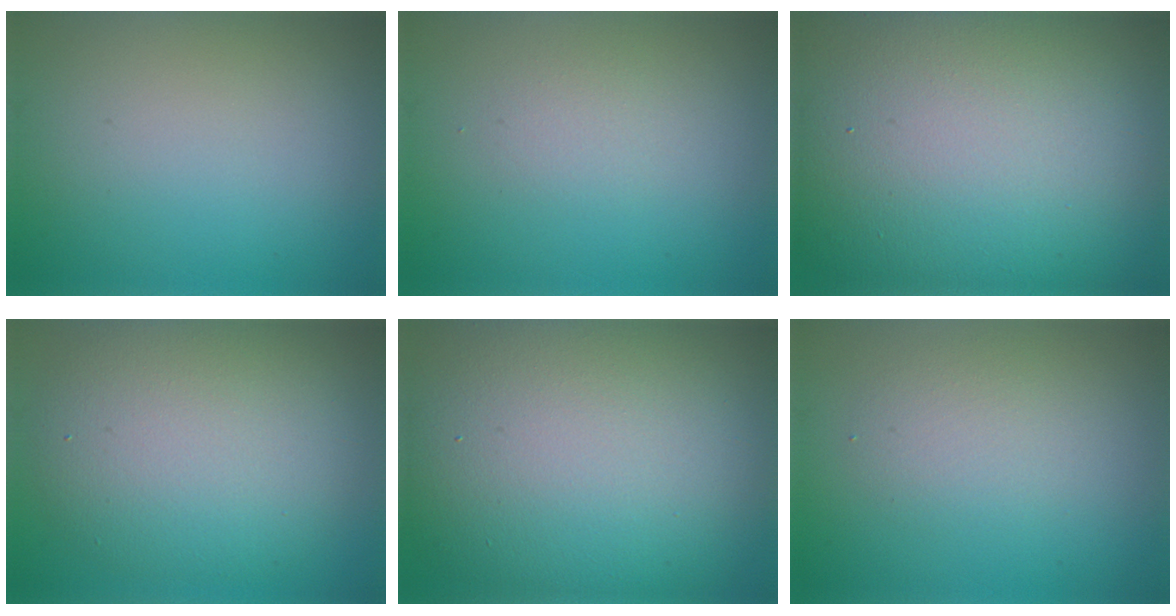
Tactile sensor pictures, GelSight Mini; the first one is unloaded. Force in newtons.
{"total": 1.2, "press": 1.2, "slide": 0.1}
{"total": 22.6, "press": 22.5, "slide": 0.6}
{"total": 9.1, "press": 9.1, "slide": 0.3}
{"total": 17.6, "press": 17.6, "slide": 0.7}
{"total": 2.2, "press": 2.2, "slide": 0.1}